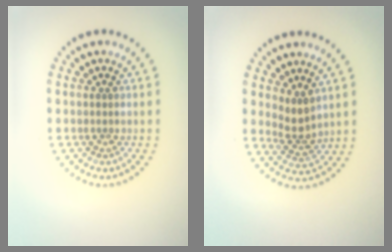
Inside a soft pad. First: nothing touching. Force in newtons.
{"total": 2.3, "press": 1.6, "slide": 1.7}